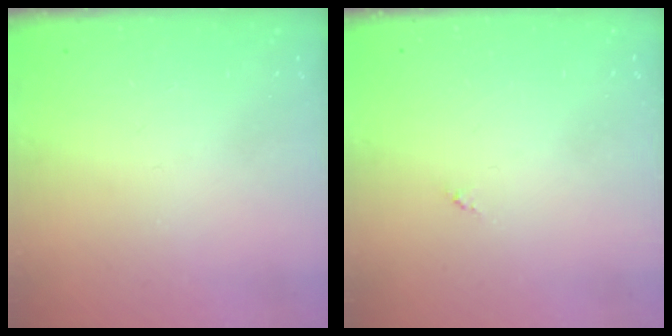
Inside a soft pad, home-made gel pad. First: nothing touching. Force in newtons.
{"total": 0.0}